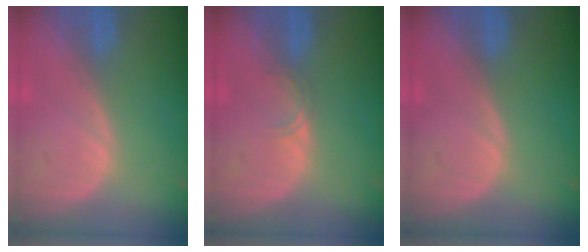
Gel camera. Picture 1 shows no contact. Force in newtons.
{"total": 1.4, "press": 1.4, "slide": 0.2}
{"total": 0.0}